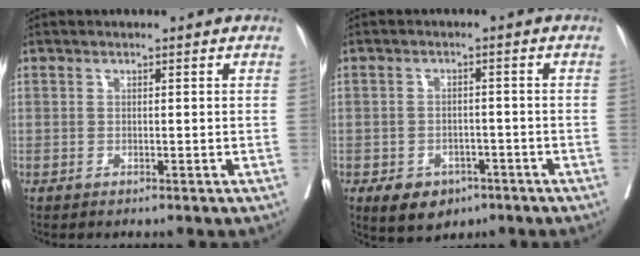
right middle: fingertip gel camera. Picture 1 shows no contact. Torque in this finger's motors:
{"motor_torque": [0.76, -0.60, 0.05, 0.03]}